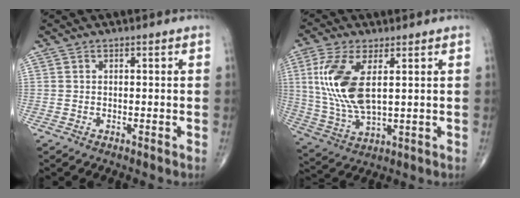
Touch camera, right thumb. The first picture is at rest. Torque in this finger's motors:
{"motor_torque": [0.60, 3.27, 1.45, 0.19, 0.60]}